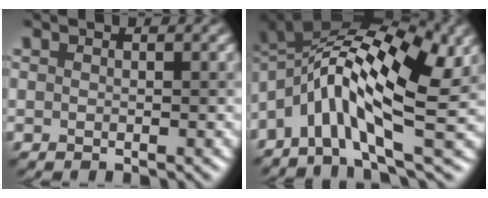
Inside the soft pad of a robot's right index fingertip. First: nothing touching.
{"total": 12.4, "force": [0.4, 4.8, 11.4], "torque": [-0.210, 0.019, 0.008]}